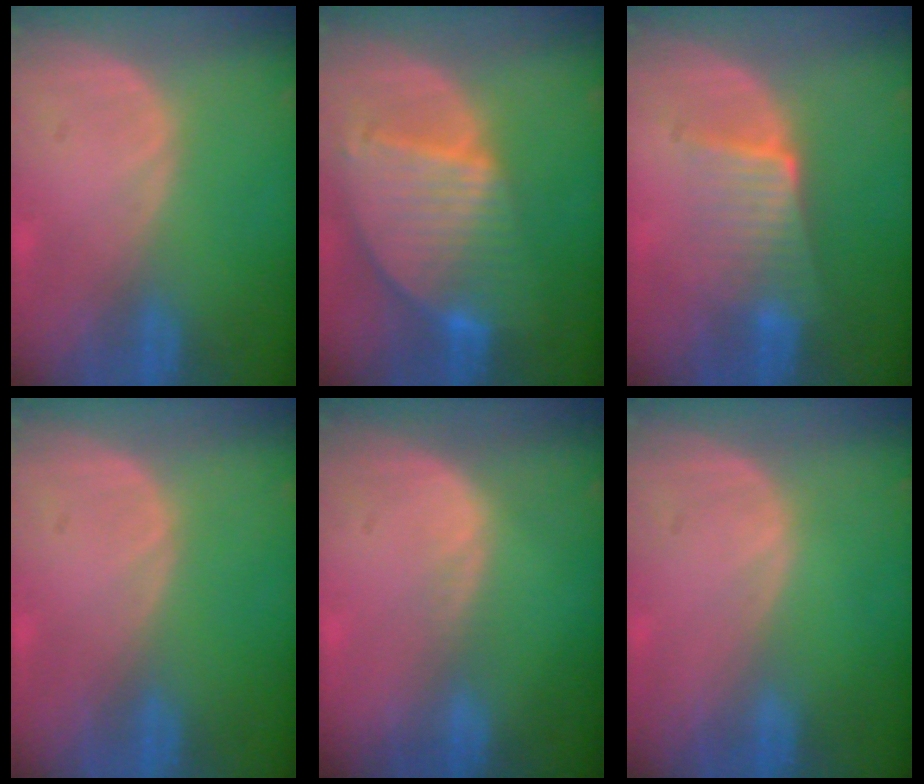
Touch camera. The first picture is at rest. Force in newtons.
{"total": 9.5, "press": 8.1, "slide": 4.8}
{"total": 6.5, "press": 5.6, "slide": 3.2}
{"total": 0.0}
{"total": 1.1, "press": 0.7, "slide": 0.9}
{"total": 0.0}